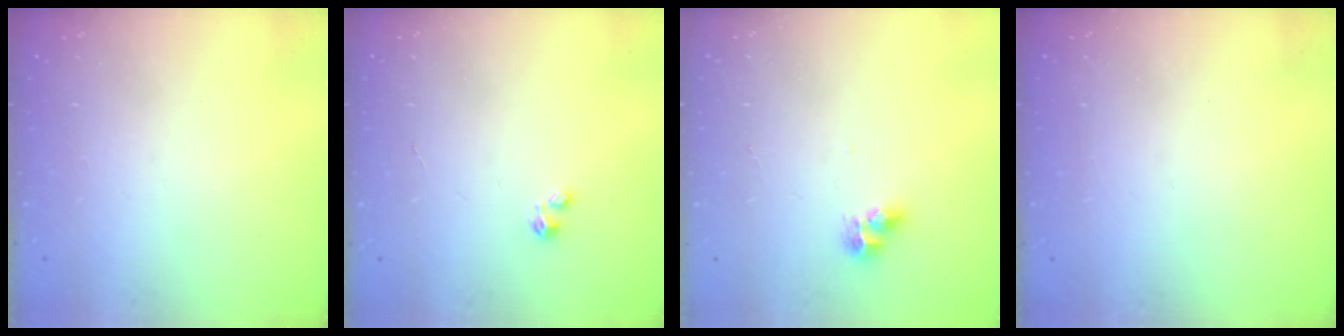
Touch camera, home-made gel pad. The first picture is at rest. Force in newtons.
{"total": 0.0}
{"total": 6.0, "press": 6.0, "slide": 0.1}
{"total": 0.7, "press": 0.6, "slide": 0.4}